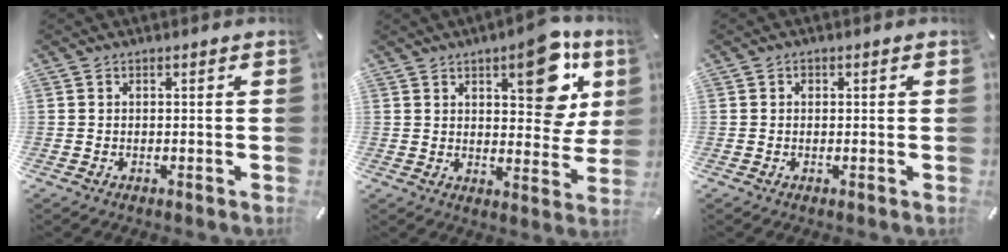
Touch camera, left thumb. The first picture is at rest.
{"total": 15.3, "force": [7.3, 7.5, 11.2], "torque": [-0.121, -0.036, 0.114]}
{"total": 0.6, "force": [0.1, 0.6, 0.0], "torque": [-0.001, 0.004, 0.001]}